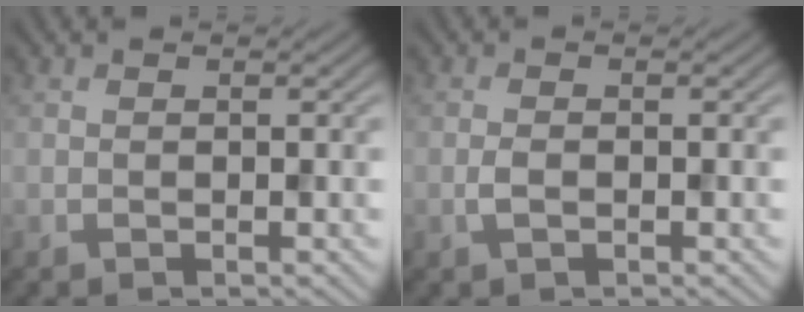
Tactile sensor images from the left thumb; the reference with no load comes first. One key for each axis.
{"total": 1.4, "fx": -0.5, "fy": 0.6, "fz": 1.2, "tx": -0.026, "ty": 0.002, "tz": -0.011}